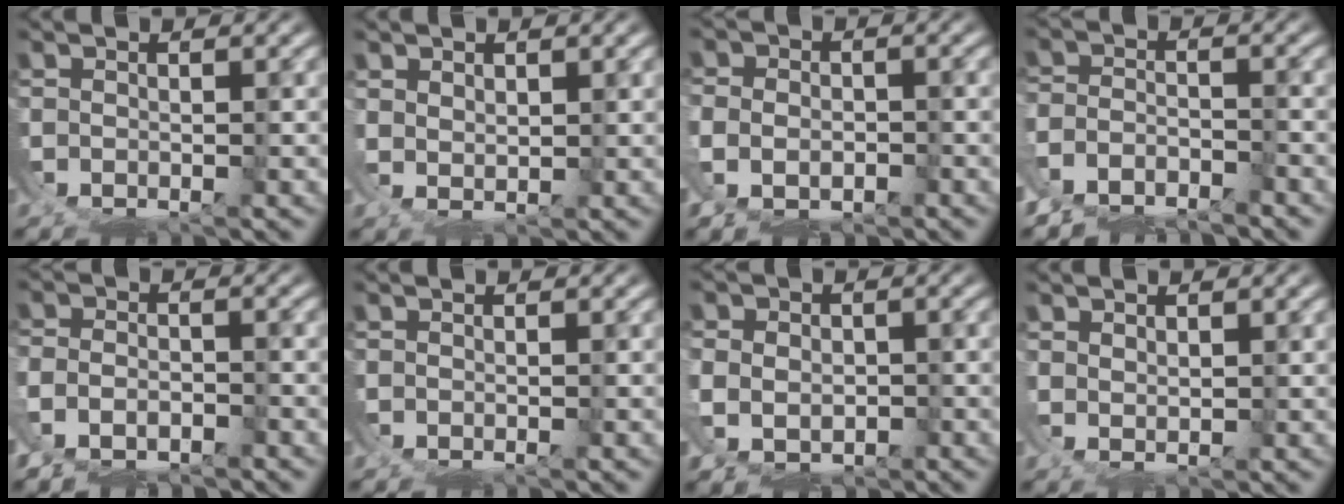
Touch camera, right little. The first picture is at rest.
{"total": 2.1, "force": [1.8, 0.0, 1.0], "torque": [-0.022, -0.006, 0.043]}
{"total": 3.4, "force": [-1.1, 2.1, 2.4], "torque": [-0.057, -0.024, -0.005]}
{"total": 4.9, "force": [-3.6, 2.9, 1.8], "torque": [-0.038, -0.018, -0.060]}
{"total": 3.2, "force": [-2.0, 1.5, 2.0], "torque": [-0.043, -0.014, -0.027]}
{"total": 0.0}
{"total": 4.5, "force": [-0.4, 3.4, 2.9], "torque": [-0.065, -0.027, 0.008]}
{"total": 1.9, "force": [1.7, -0.3, 0.7], "torque": [-0.014, -0.003, 0.040]}